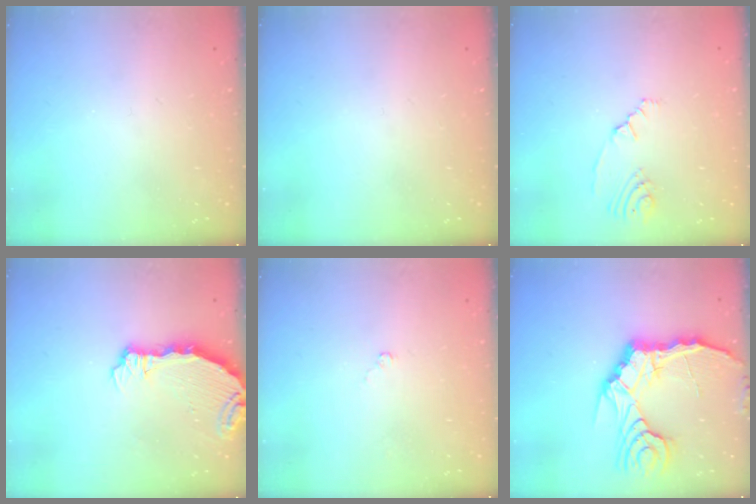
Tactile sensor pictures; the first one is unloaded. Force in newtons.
{"total": 0.0}
{"total": 3.1, "press": 2.3, "slide": 2.1}
{"total": 7.1, "press": 5.9, "slide": 4.1}
{"total": 2.4, "press": 2.3, "slide": 0.3}
{"total": 16.7, "press": 16.5, "slide": 2.3}